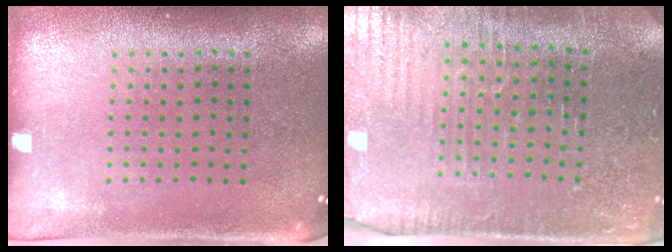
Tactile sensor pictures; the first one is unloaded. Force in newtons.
{"total": 3.4, "press": 3.4, "slide": 0.2}